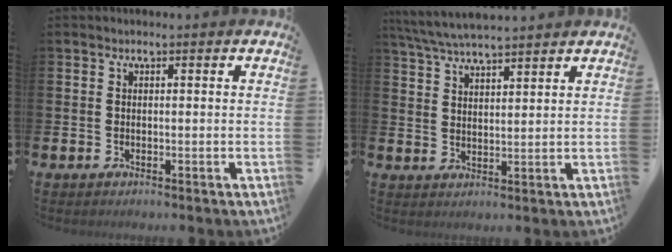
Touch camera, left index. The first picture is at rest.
{"total": 5.5, "force": [5.3, 0.3, 1.3], "torque": [-0.044, -0.019, 0.096]}